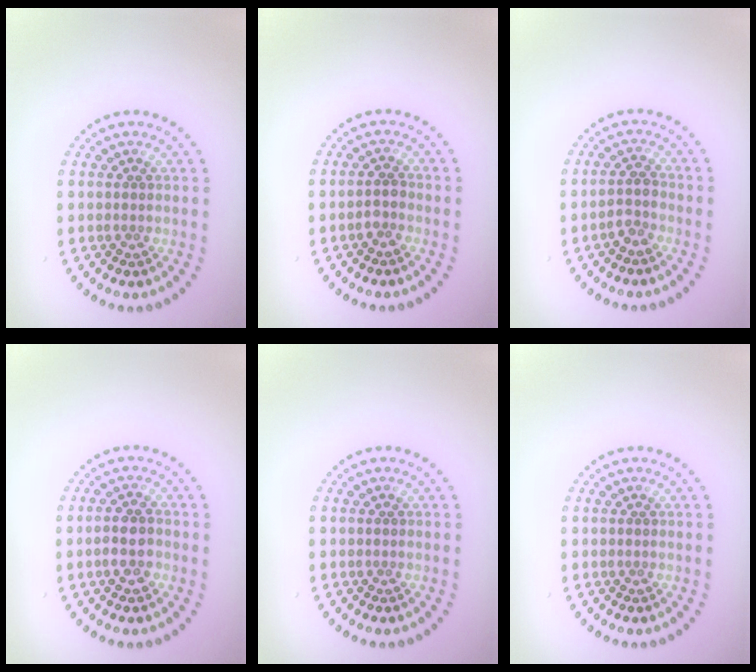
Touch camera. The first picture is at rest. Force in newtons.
{"total": 1.3, "press": 1.1, "slide": 0.7}
{"total": 1.5, "press": 1.3, "slide": 0.8}
{"total": 2.5, "press": 2.4, "slide": 0.7}
{"total": 0.0}
{"total": 0.0}